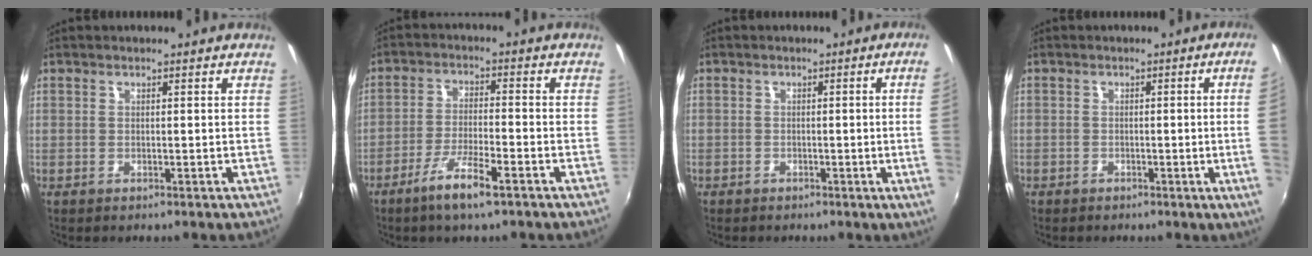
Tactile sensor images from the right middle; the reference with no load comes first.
{"total": 7.2, "force": [-4.7, 0.9, 5.4], "torque": [-0.116, -0.007, -0.086]}
{"total": 4.2, "force": [-0.2, -1.5, 3.9], "torque": [-0.064, -0.009, 0.002]}
{"total": 5.6, "force": [-0.3, -1.4, 5.4], "torque": [-0.075, -0.009, 0.000]}